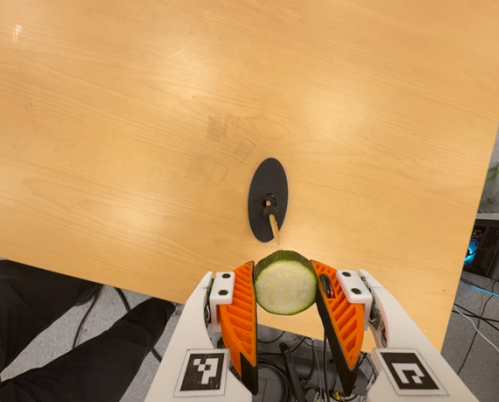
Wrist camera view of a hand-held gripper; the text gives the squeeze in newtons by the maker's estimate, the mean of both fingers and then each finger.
{"total": 11.6, "left": 12.4, "right": 10.8}